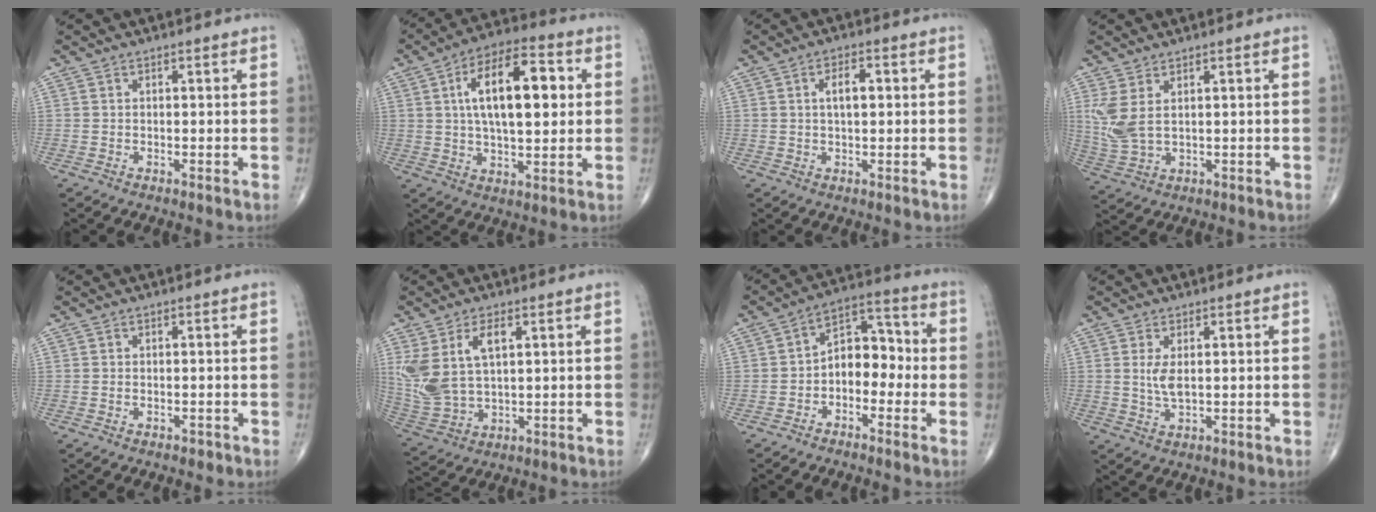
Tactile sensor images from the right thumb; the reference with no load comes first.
{"total": 16.9, "force": [3.3, 7.7, 14.6], "torque": [-0.222, 0.013, 0.050]}
{"total": 4.1, "force": [0.8, 1.9, 3.5], "torque": [-0.056, 0.004, 0.013]}
{"total": 6.2, "force": [1.9, 2.9, 5.1], "torque": [-0.127, -0.006, 0.052]}
{"total": 1.0, "force": [-0.5, 0.6, 0.6], "torque": [-0.010, 0.007, -0.004]}
{"total": 11.9, "force": [3.9, 6.3, 9.3], "torque": [-0.203, -0.004, 0.091]}
{"total": 8.9, "force": [-1.8, 6.0, 6.2], "torque": [-0.062, 0.045, -0.046]}
{"total": 3.7, "force": [0.7, 1.5, 3.3], "torque": [-0.068, -0.009, 0.020]}